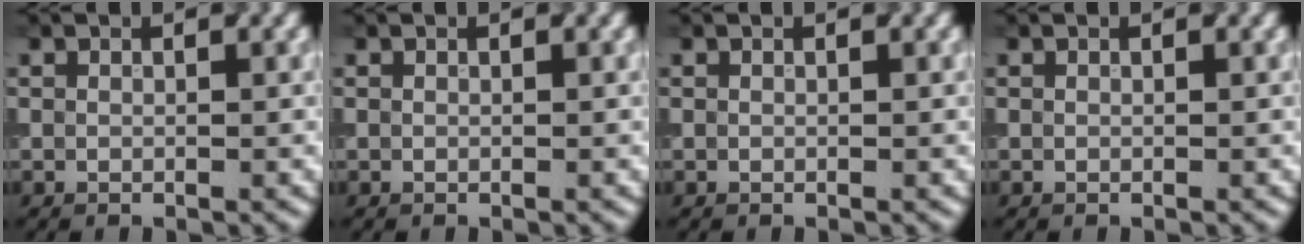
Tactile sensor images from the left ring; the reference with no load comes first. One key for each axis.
{"total": 0.0}
{"total": 0.0}
{"total": 0.0}